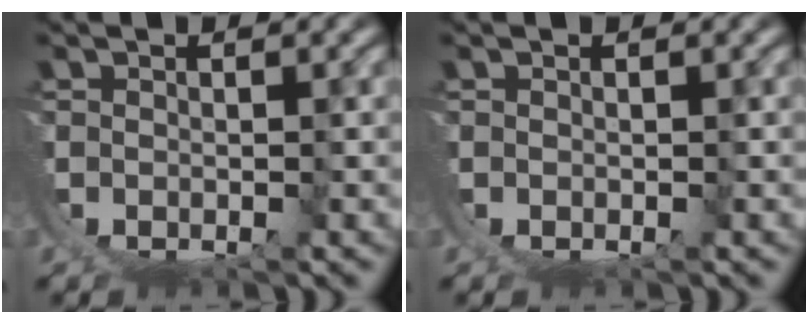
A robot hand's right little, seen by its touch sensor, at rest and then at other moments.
{"total": 0.0}